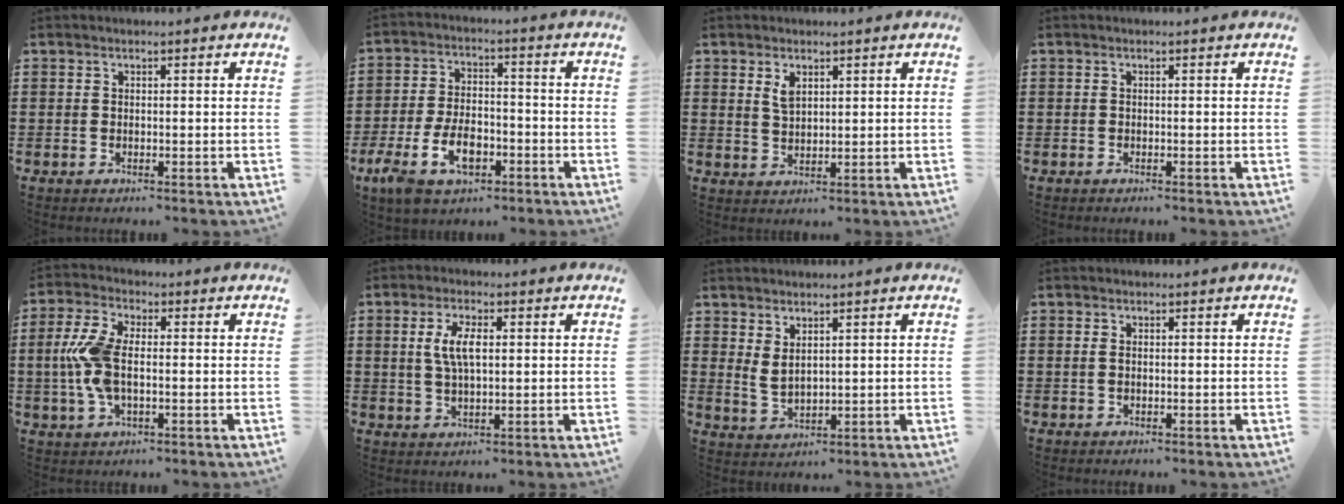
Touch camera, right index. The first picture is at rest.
{"total": 8.9, "force": [-3.9, 4.7, 6.4], "torque": [-0.143, 0.000, -0.071]}
{"total": 2.6, "force": [1.5, 1.3, 1.7], "torque": [-0.038, 0.003, 0.028]}
{"total": 0.0}
{"total": 8.3, "force": [-0.3, 3.9, 7.4], "torque": [-0.183, -0.005, -0.015]}
{"total": 5.6, "force": [0.9, 2.2, 5.0], "torque": [-0.103, 0.011, 0.013]}
{"total": 2.5, "force": [2.1, 0.8, 1.2], "torque": [-0.028, 0.004, 0.040]}
{"total": 1.2, "force": [0.1, 0.6, 1.1], "torque": [-0.030, 0.001, -0.001]}